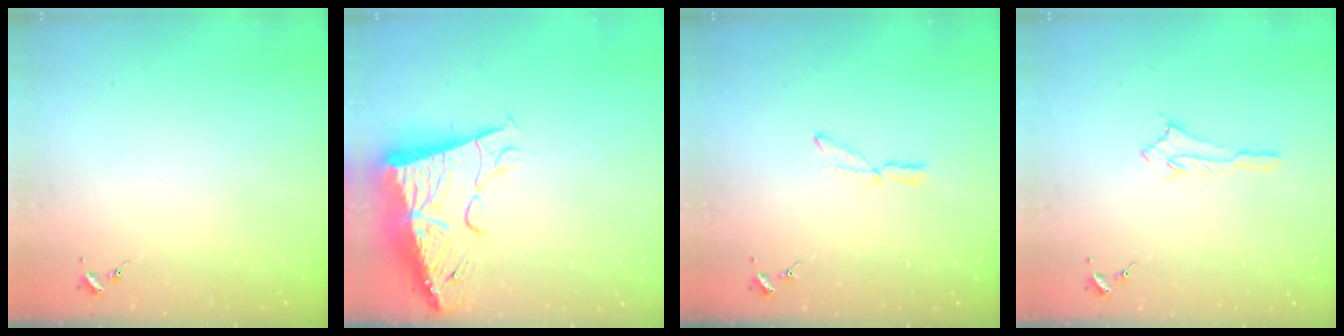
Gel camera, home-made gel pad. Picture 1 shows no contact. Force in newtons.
{"total": 16.3, "press": 16.3, "slide": 1.7}
{"total": 6.4, "press": 6.4, "slide": 0.3}
{"total": 2.9, "press": 2.9, "slide": 0.2}